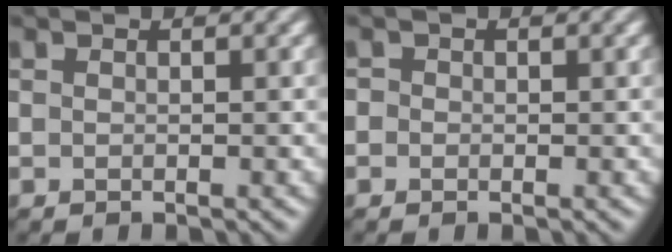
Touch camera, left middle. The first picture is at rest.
{"total": 0.6, "force": [0.0, 0.6, 0.1], "torque": [-0.001, -0.004, -0.005]}